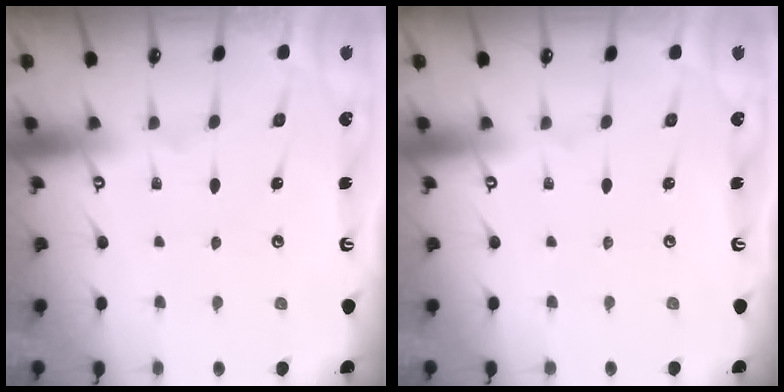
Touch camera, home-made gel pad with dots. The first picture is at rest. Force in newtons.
{"total": 0.0}